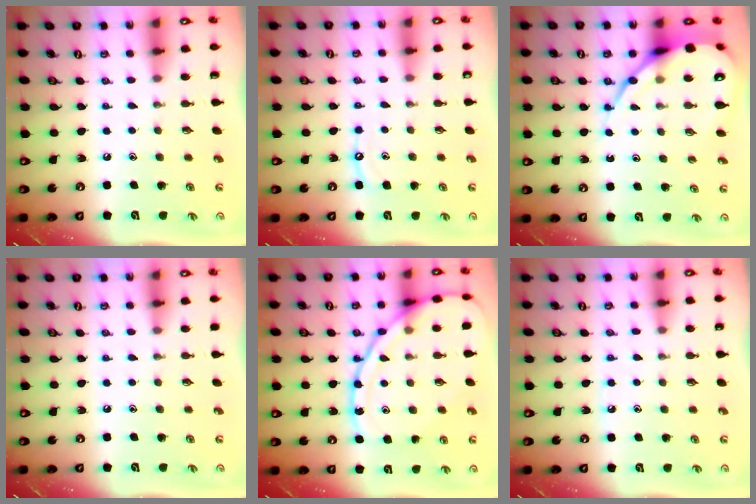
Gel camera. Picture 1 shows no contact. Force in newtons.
{"total": 5.2, "press": 5.2, "slide": 0.5}
{"total": 12.4, "press": 12.3, "slide": 1.4}
{"total": 2.3, "press": 2.2, "slide": 0.4}
{"total": 14.9, "press": 14.8, "slide": 1.2}
{"total": 4.2, "press": 4.1, "slide": 0.6}